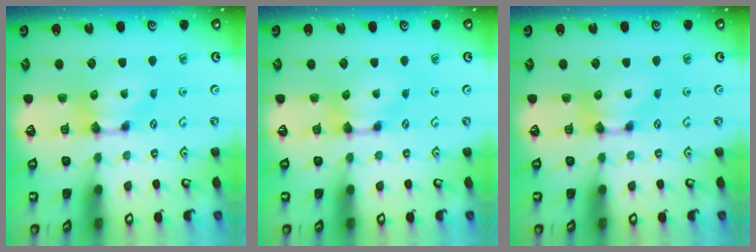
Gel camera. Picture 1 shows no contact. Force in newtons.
{"total": 0.0}
{"total": 0.0}